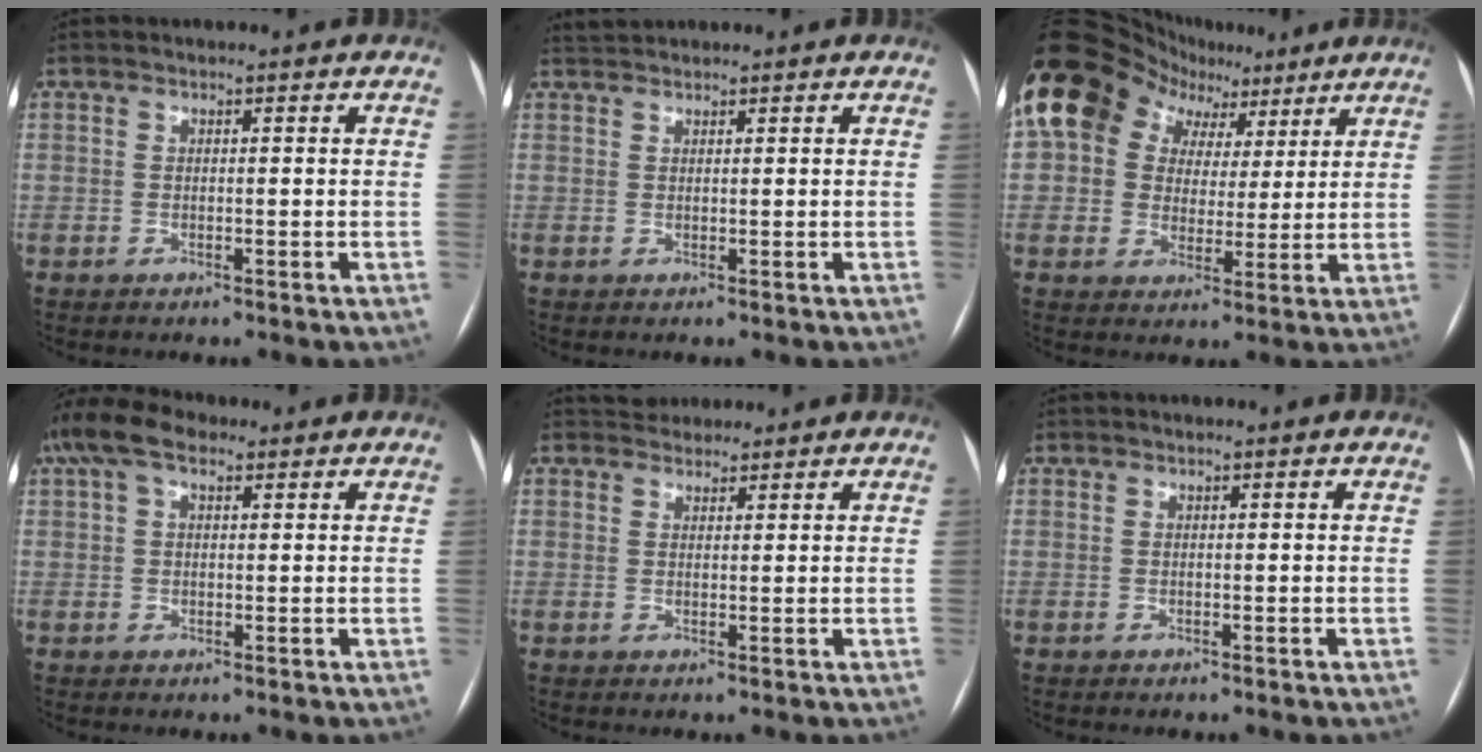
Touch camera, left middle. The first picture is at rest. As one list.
[{"total": 1.8, "force": [1.8, 0.2, 0.1], "torque": [-0.010, 0.017, 0.037]}, {"total": 14.9, "force": [7.5, 11.1, 6.4], "torque": [-0.106, 0.068, 0.123]}, {"total": 7.0, "force": [4.1, 3.3, 4.7], "torque": [-0.104, 0.044, 0.077]}, {"total": 3.2, "force": [2.9, 1.4, 0.1], "torque": [0.002, 0.021, 0.047]}, {"total": 0.0}]